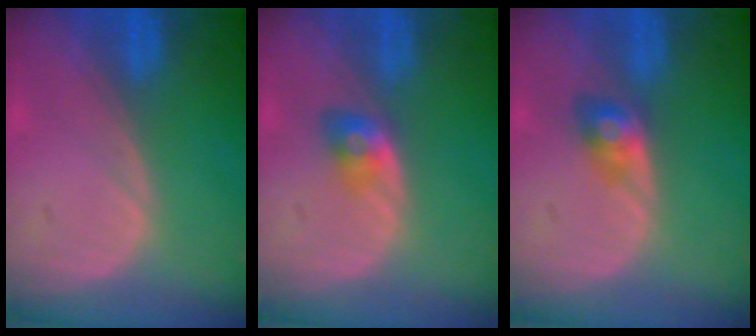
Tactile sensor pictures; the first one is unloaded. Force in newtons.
{"total": 2.9, "press": 2.5, "slide": 1.6}
{"total": 2.7, "press": 2.7, "slide": 0.1}